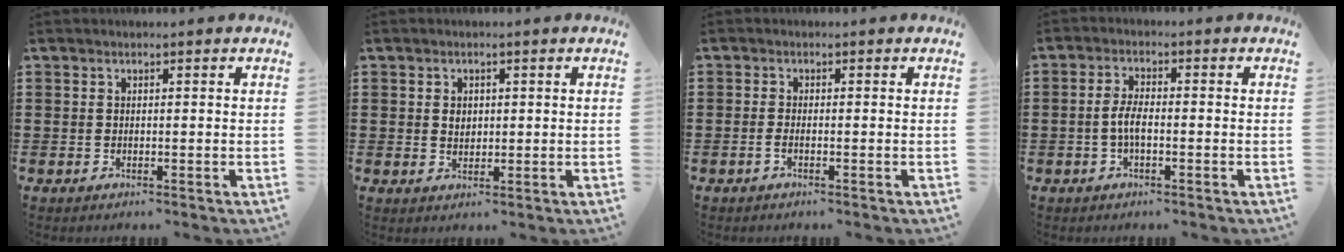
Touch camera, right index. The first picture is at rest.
{"total": 1.7, "force": [0.4, 1.3, 1.1], "torque": [-0.024, 0.006, 0.007]}
{"total": 1.2, "force": [-0.6, 0.1, 1.0], "torque": [-0.019, -0.004, -0.010]}
{"total": 3.5, "force": [-0.8, 1.0, 3.2], "torque": [-0.080, -0.006, -0.022]}